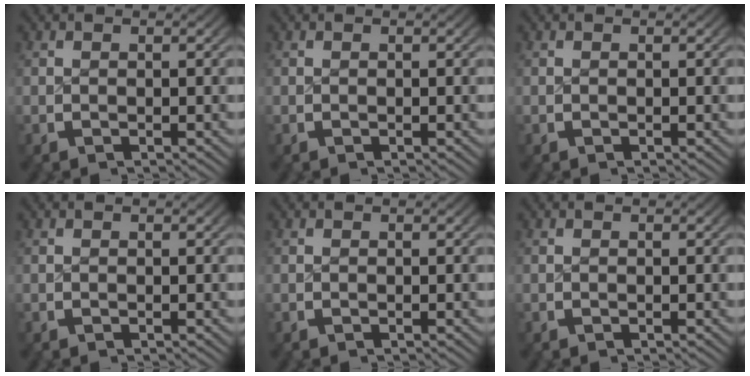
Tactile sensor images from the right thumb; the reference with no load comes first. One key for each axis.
{"total": 0.0}
{"total": 0.0}
{"total": 0.0}
{"total": 0.0}
{"total": 0.0}